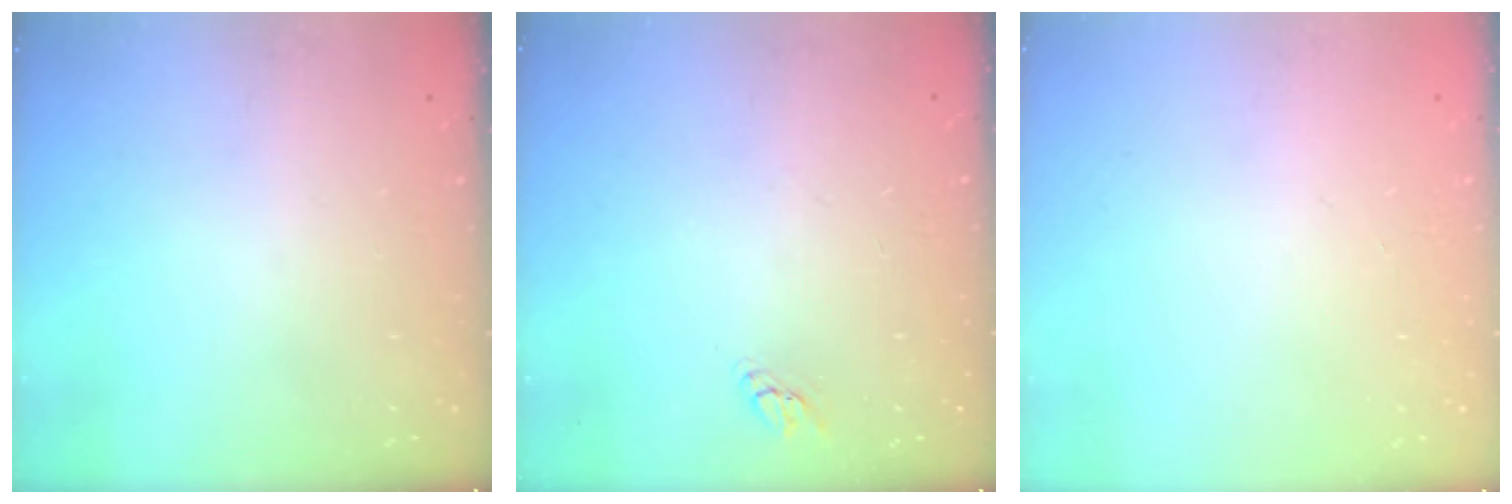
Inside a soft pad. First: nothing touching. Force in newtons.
{"total": 2.7, "press": 2.7, "slide": 0.1}
{"total": 0.0}